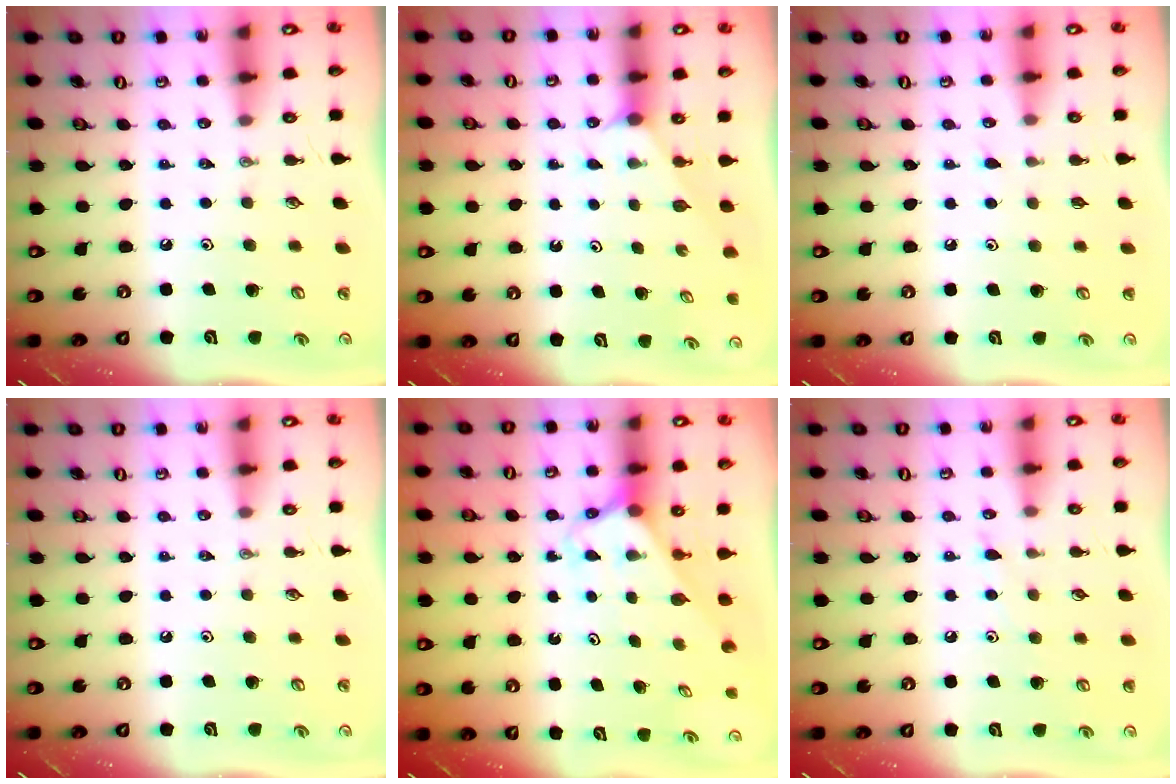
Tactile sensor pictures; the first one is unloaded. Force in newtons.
{"total": 1.0, "press": 1.0, "slide": 0.3}
{"total": 5.6, "press": 5.6, "slide": 0.5}
{"total": 0.0}
{"total": 2.6, "press": 2.6, "slide": 0.2}
{"total": 6.7, "press": 6.6, "slide": 0.7}